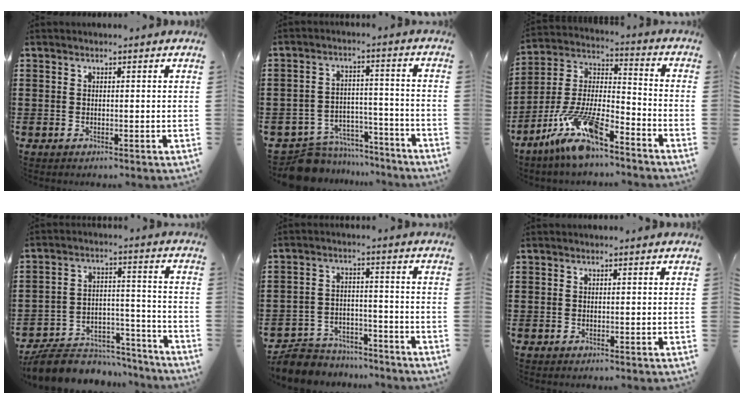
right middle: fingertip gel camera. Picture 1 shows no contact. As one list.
[{"total": 8.2, "force": [-7.9, 1.9, 1.1], "torque": [-0.020, 0.024, -0.153]}, {"total": 12.2, "force": [-9.4, 2.5, 7.4], "torque": [-0.172, 0.007, -0.191]}, {"total": 8.3, "force": [-7.8, 2.1, 1.9], "torque": [-0.032, 0.026, -0.150]}, {"total": 8.3, "force": [-8.1, 1.8, 0.9], "torque": [-0.024, 0.020, -0.160]}, {"total": 0.0}]